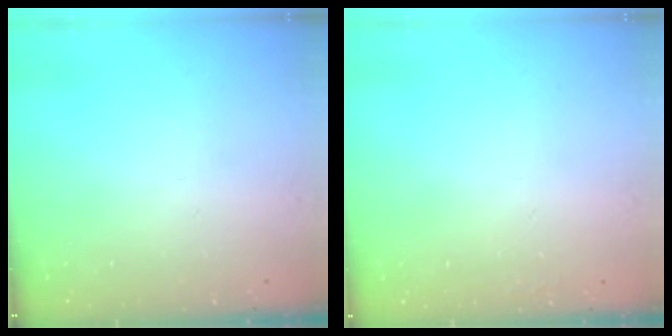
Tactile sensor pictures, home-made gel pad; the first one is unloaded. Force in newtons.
{"total": 1.6, "press": 1.5, "slide": 0.1}